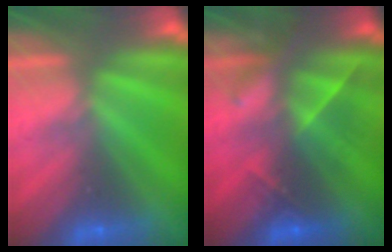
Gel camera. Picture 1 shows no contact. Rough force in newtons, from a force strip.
{"total": 2.8}